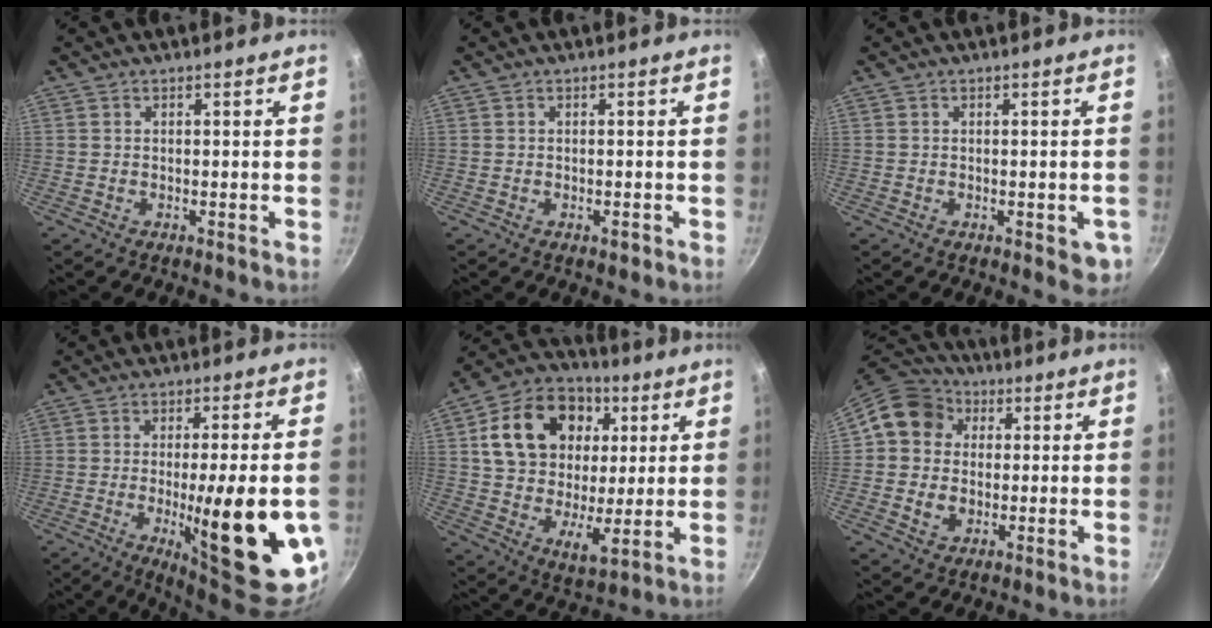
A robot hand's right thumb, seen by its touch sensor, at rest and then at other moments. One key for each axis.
{"total": 1.1, "fx": -0.5, "fy": 0.6, "fz": 0.8, "tx": -0.008, "ty": 0.003, "tz": -0.008}
{"total": 4.0, "fx": -1.0, "fy": 1.9, "fz": 3.4, "tx": -0.025, "ty": -0.003, "tz": -0.012}
{"total": 21.7, "fx": -5.0, "fy": 5.2, "fz": 20.5, "tx": -0.257, "ty": -0.009, "tz": -0.057}
{"total": 21.7, "fx": 6.5, "fy": 15.5, "fz": 13.7, "tx": -0.207, "ty": -0.004, "tz": 0.103}
{"total": 12.9, "fx": 2.6, "fy": 11.2, "fz": 5.9, "tx": -0.082, "ty": 0.015, "tz": 0.033}